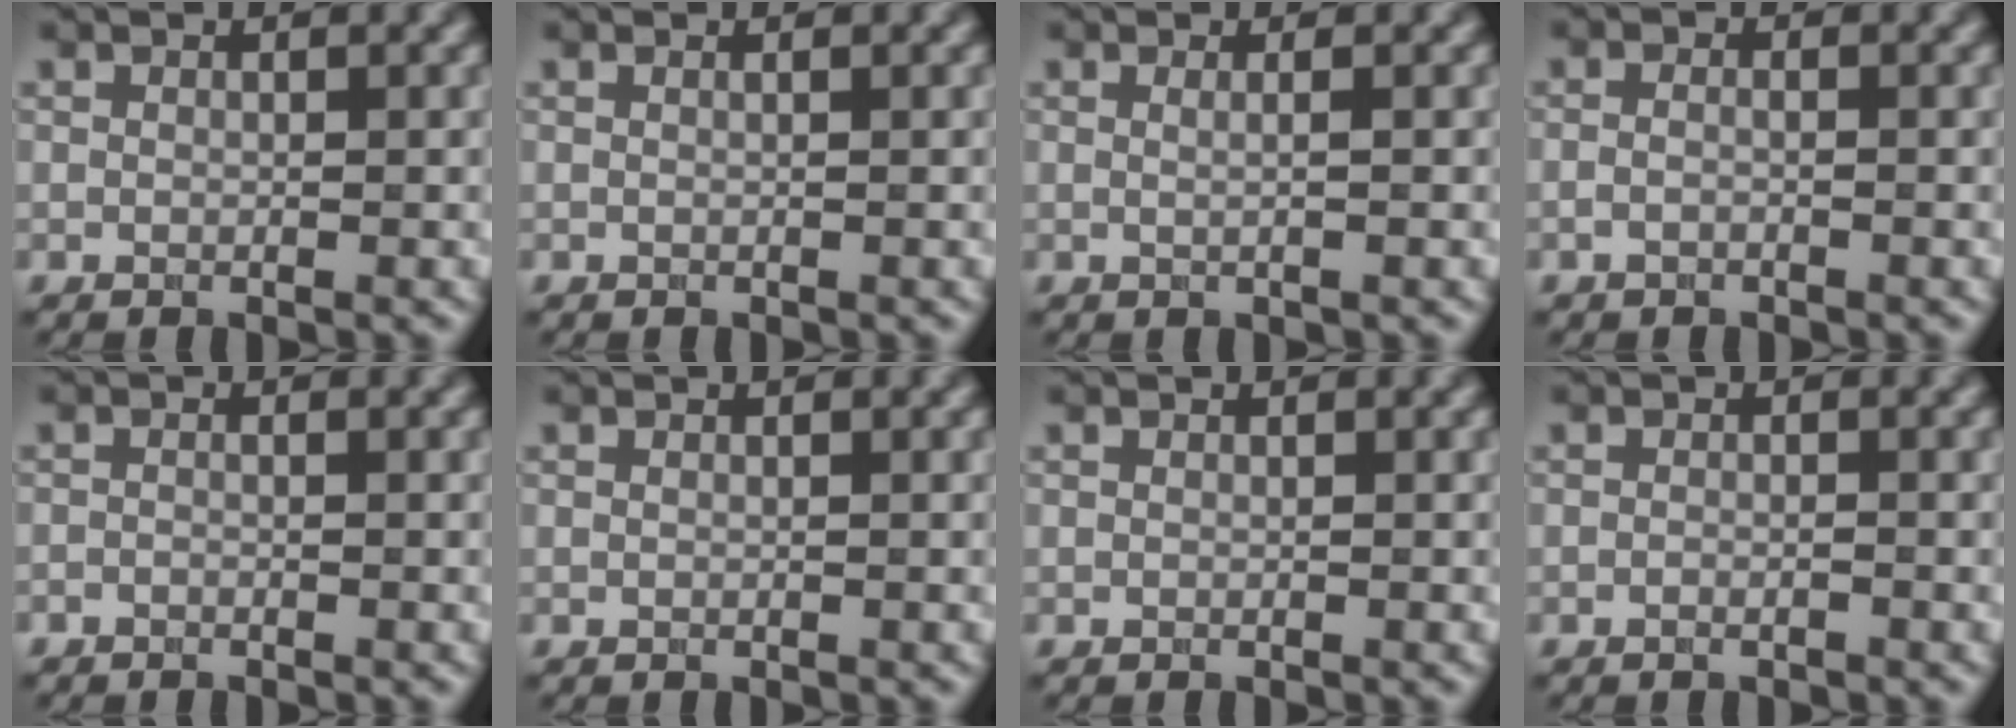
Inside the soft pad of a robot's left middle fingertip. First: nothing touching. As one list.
[{"total": 0.6, "force": [0.3, 0.2, 0.5], "torque": [-0.007, -0.004, -0.003]}, {"total": 1.9, "force": [0.4, 0.8, 1.7], "torque": [-0.010, -0.001, -0.014]}, {"total": 1.0, "force": [-0.6, 0.5, 0.7], "torque": [-0.019, -0.002, -0.013]}, {"total": 0.5, "force": [-0.4, 0.1, 0.3], "torque": [-0.007, -0.006, -0.011]}, {"total": 0.0}, {"total": 0.0}, {"total": 0.7, "force": [-0.4, 0.1, 0.6], "torque": [-0.011, -0.004, -0.009]}]